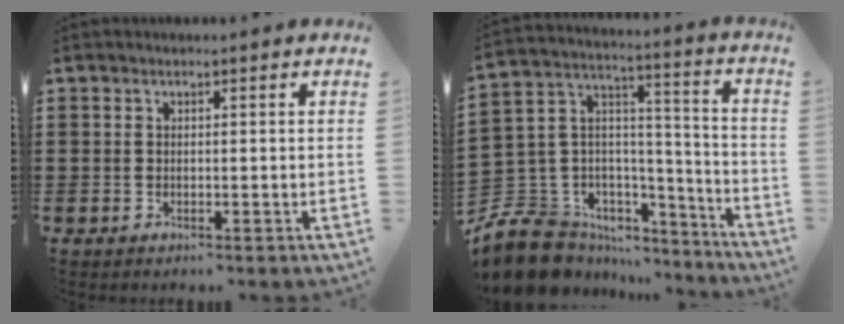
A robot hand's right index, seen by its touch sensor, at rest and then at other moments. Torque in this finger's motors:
{"motor_torque": [-1.20, 0.80, -0.48, -0.21]}